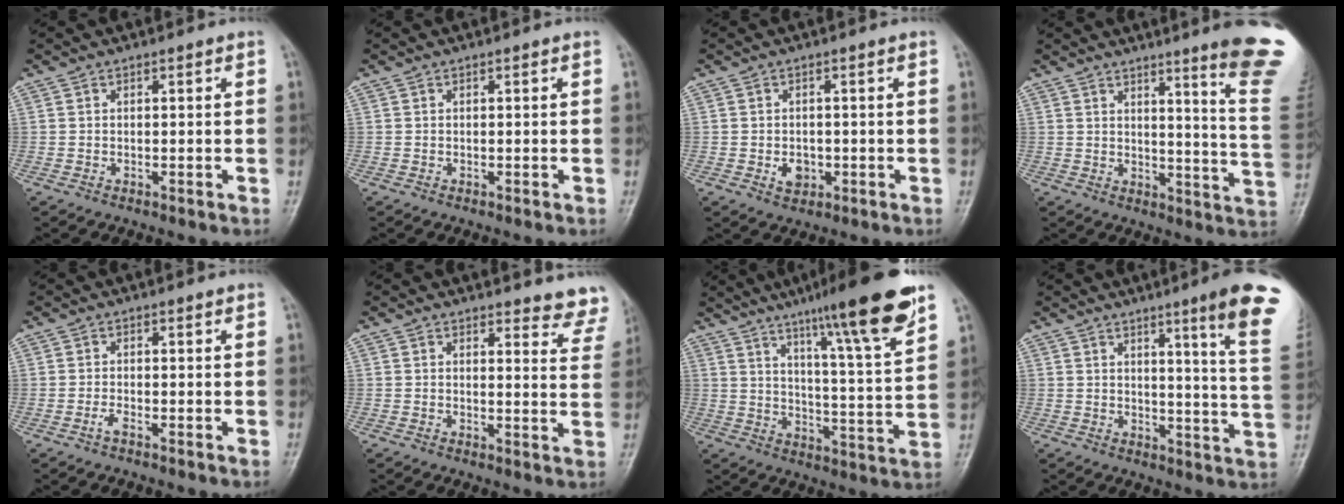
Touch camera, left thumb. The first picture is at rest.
{"total": 0.0}
{"total": 2.9, "force": [-0.7, 2.3, 1.7], "torque": [-0.020, 0.001, -0.005]}
{"total": 16.0, "force": [10.6, -0.1, 12.0], "torque": [-0.130, -0.085, 0.121]}
{"total": 1.1, "force": [-0.6, 0.2, 0.9], "torque": [-0.019, 0.001, -0.012]}
{"total": 8.2, "force": [7.9, 2.1, 0.9], "torque": [0.037, -0.056, 0.058]}
{"total": 18.1, "force": [11.7, 1.3, 13.7], "torque": [-0.188, -0.053, 0.174]}
{"total": 14.2, "force": [8.0, 0.1, 11.7], "torque": [-0.139, -0.049, 0.089]}